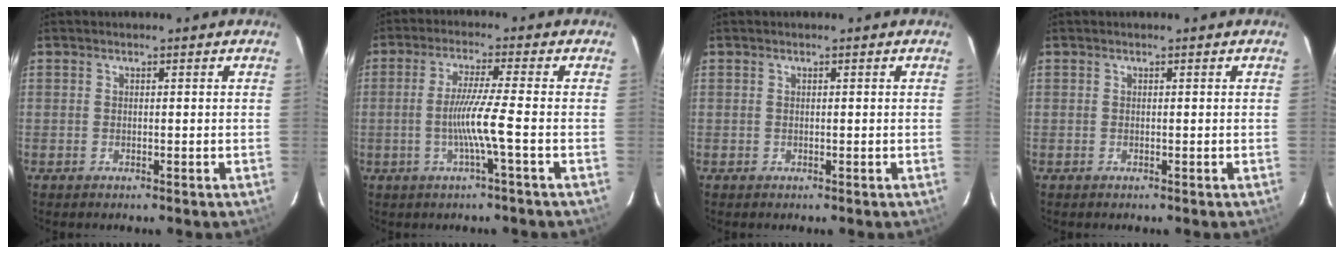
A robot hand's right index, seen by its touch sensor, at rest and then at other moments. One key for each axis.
{"total": 6.7, "fx": -1.9, "fy": -1.7, "fz": 6.2, "tx": -0.122, "ty": -0.008, "tz": -0.034}
{"total": 0.0}
{"total": 0.0}